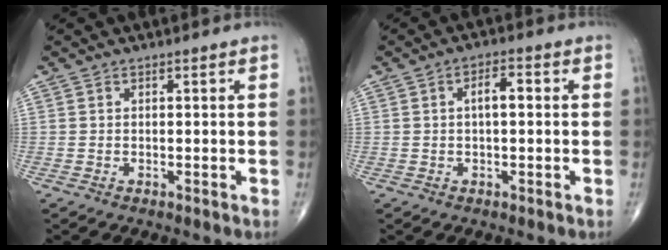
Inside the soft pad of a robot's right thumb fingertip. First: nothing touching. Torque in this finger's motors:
{"motor_torque": [1.55, 2.82, 0.81, 0.09, 0.00]}